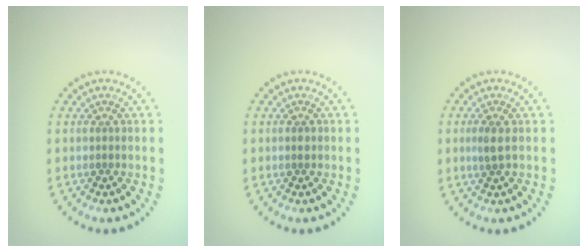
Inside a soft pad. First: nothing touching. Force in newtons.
{"total": 0.7, "press": 0.7, "slide": 0.0}
{"total": 1.3, "press": 1.2, "slide": 0.4}